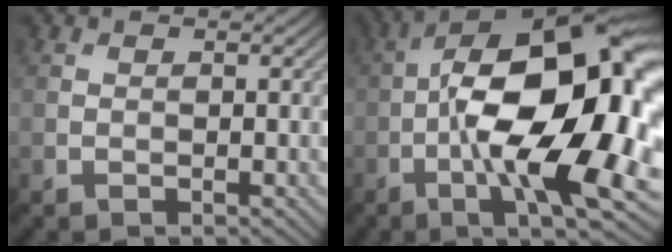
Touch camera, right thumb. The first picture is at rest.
{"total": 19.9, "force": [-2.6, 7.2, 18.4], "torque": [-0.305, 0.015, -0.051]}